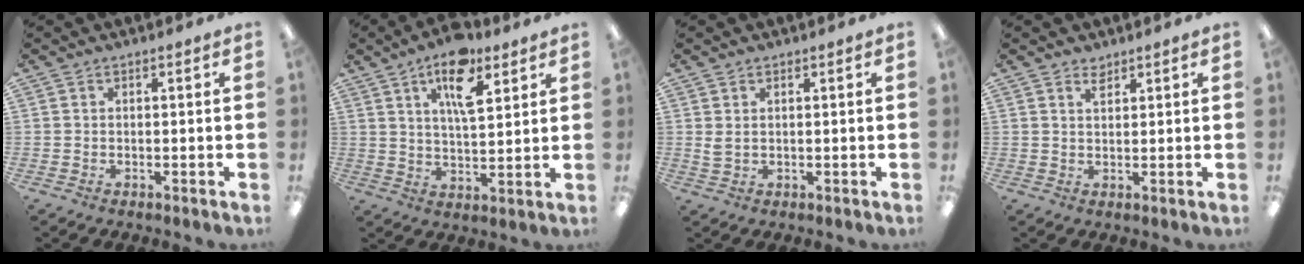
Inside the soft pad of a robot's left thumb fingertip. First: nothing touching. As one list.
[{"total": 12.2, "force": [7.0, 5.1, 8.6], "torque": [-0.132, -0.024, 0.117]}, {"total": 1.9, "force": [0.8, 1.1, 1.3], "torque": [-0.027, 0.003, 0.015]}, {"total": 2.0, "force": [1.7, 0.8, 0.8], "torque": [-0.010, -0.005, 0.030]}]